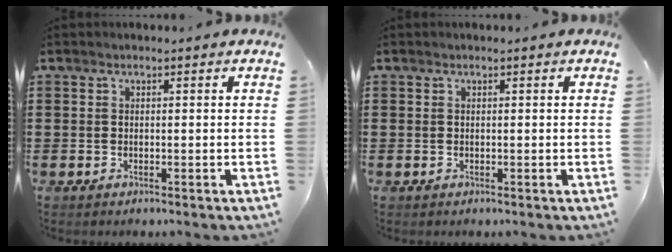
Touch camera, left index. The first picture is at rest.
{"total": 0.0}